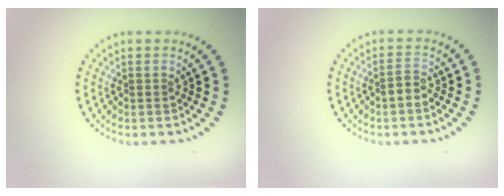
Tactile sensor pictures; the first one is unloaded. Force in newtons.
{"total": 1.2, "press": 1.1, "slide": 0.5}